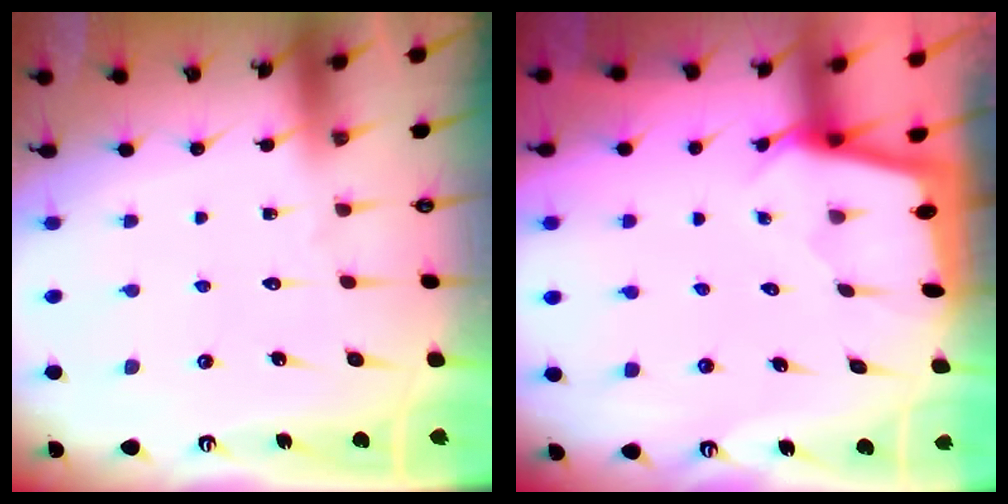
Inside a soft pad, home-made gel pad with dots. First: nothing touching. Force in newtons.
{"total": 1.7, "press": 1.6, "slide": 0.2}